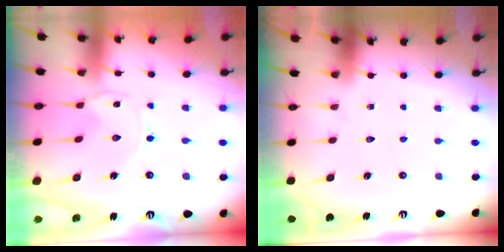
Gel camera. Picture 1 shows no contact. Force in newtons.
{"total": 0.0}